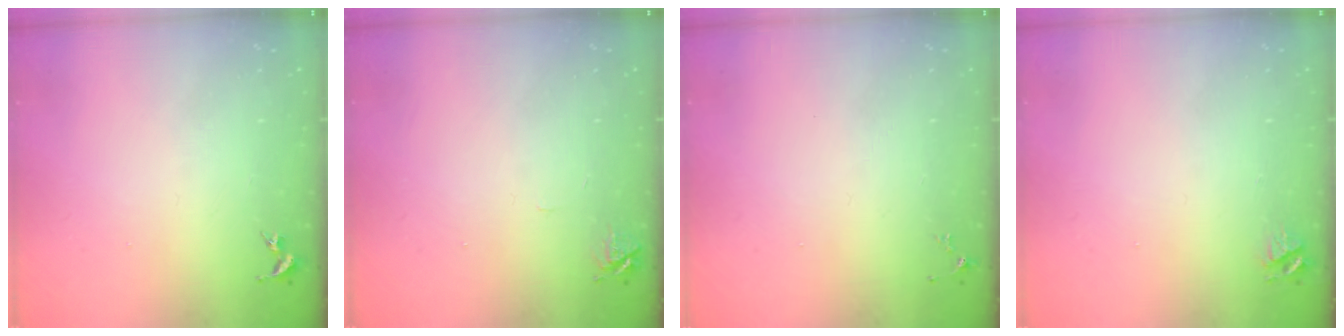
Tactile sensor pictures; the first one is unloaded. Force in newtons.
{"total": 5.8, "press": 5.8, "slide": 0.7}
{"total": 3.5, "press": 3.5, "slide": 0.5}
{"total": 4.0, "press": 3.9, "slide": 0.4}